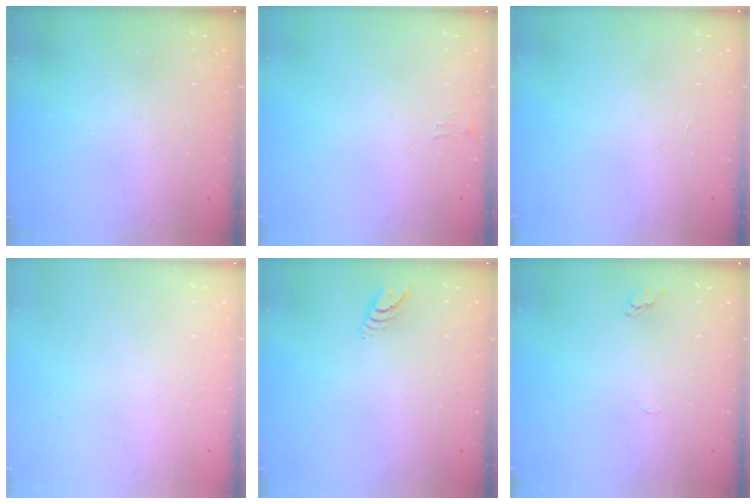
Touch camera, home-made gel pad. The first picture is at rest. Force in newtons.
{"total": 3.6, "press": 3.6, "slide": 0.3}
{"total": 2.1, "press": 2.1, "slide": 0.2}
{"total": 0.0}
{"total": 5.6, "press": 5.6, "slide": 0.4}
{"total": 3.2, "press": 3.2, "slide": 0.3}